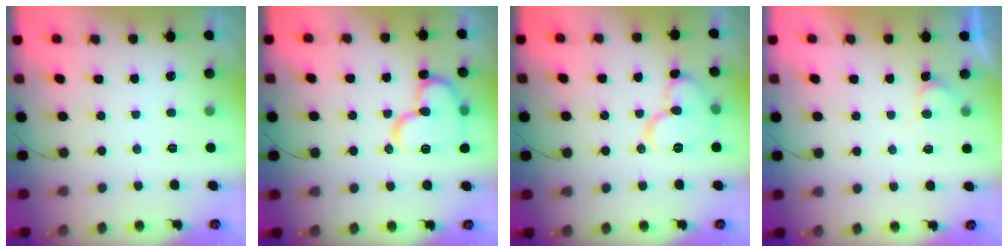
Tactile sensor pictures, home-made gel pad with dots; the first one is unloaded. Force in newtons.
{"total": 15.0, "press": 14.8, "slide": 2.2}
{"total": 11.4, "press": 11.4, "slide": 0.7}
{"total": 3.8, "press": 3.8, "slide": 0.3}